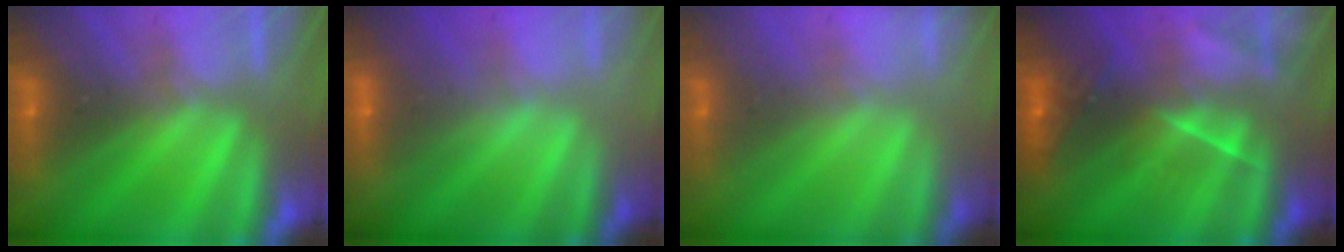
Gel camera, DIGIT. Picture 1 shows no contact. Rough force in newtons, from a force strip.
{"total": 2.2}
{"total": 1.7}
{"total": 2.8}